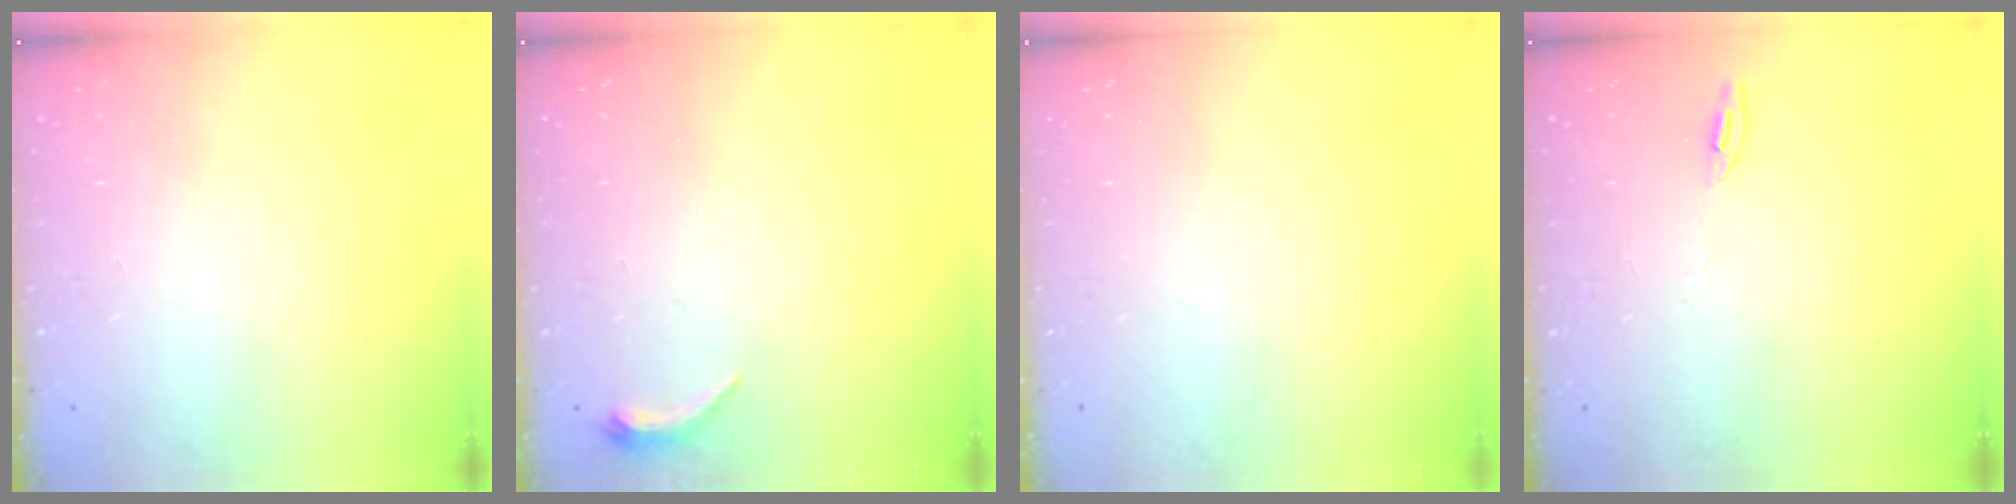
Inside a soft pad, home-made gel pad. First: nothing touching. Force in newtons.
{"total": 4.8, "press": 4.7, "slide": 0.9}
{"total": 0.0}
{"total": 3.5, "press": 3.5, "slide": 0.4}